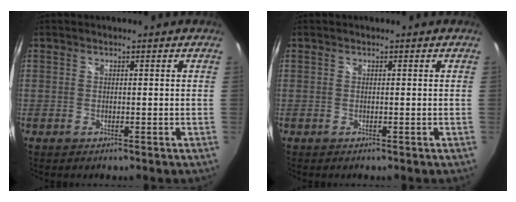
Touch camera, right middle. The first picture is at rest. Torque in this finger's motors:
{"motor_torque": [0.01, 0.00, 0.03, 0.00]}